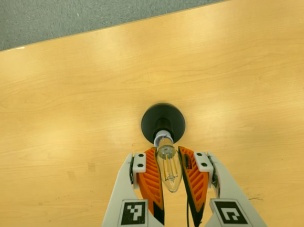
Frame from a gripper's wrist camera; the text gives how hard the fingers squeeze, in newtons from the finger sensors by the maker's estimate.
{"total": 21.6, "left": 23.9, "right": 19.4}